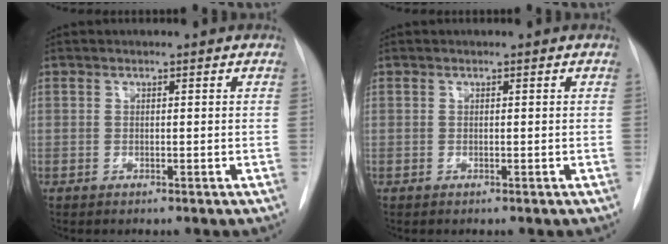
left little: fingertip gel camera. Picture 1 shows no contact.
{"total": 0.0}